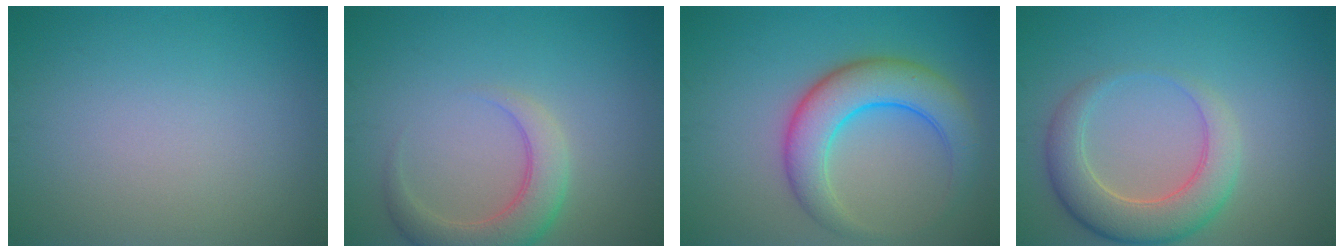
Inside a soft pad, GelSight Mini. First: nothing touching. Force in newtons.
{"total": 4.1, "press": 4.1, "slide": 0.5}
{"total": 6.5, "press": 6.5, "slide": 0.1}
{"total": 5.3, "press": 5.3, "slide": 0.6}